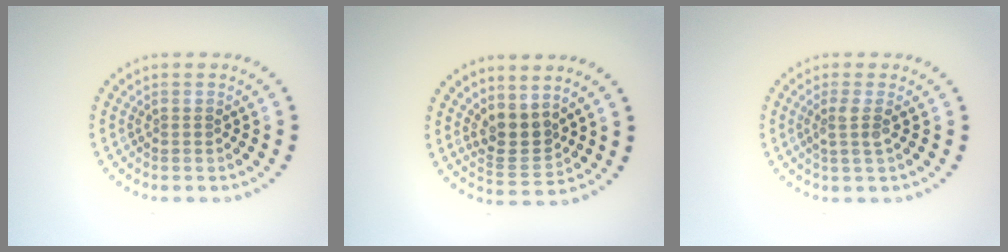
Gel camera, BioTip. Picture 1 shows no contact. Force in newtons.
{"total": 2.9, "press": 2.4, "slide": 1.6}
{"total": 1.8, "press": 1.3, "slide": 1.2}